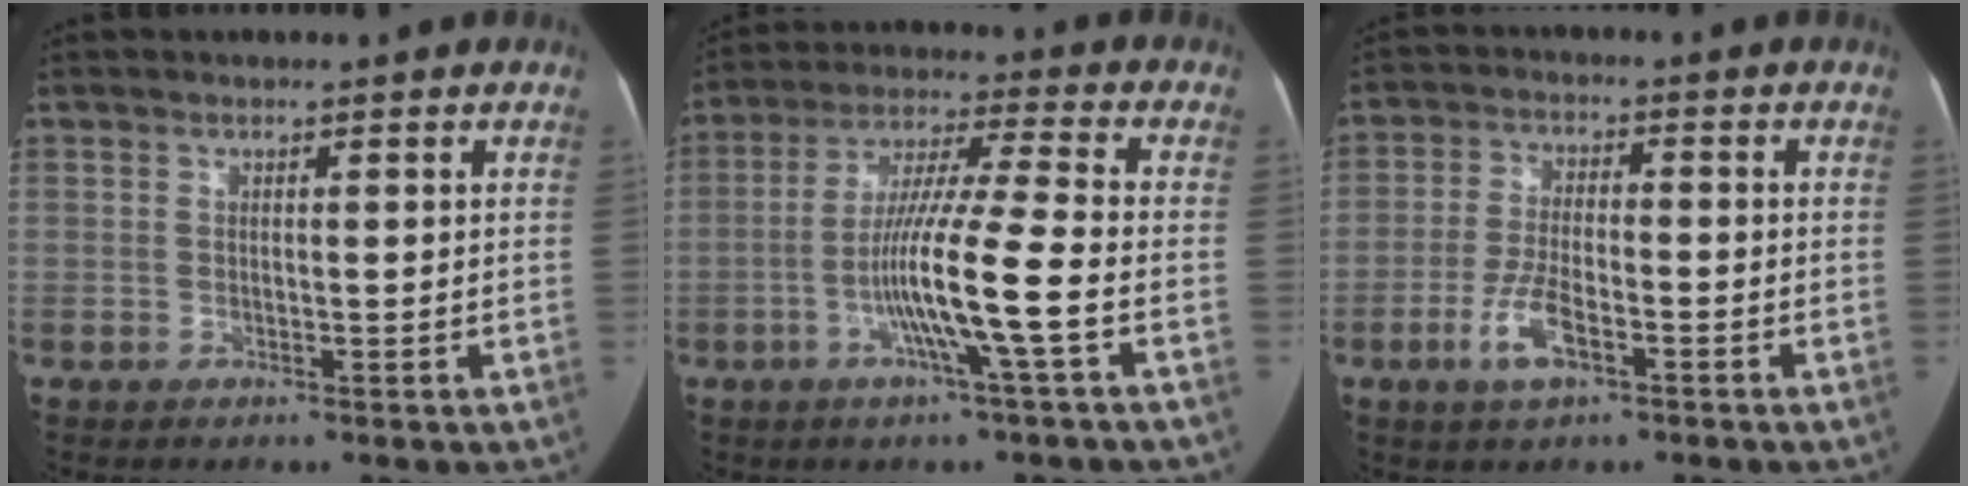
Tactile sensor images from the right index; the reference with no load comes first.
{"total": 12.4, "force": [-3.8, -0.8, 11.7], "torque": [-0.220, -0.001, -0.076]}
{"total": 7.1, "force": [-3.3, 2.8, 5.6], "torque": [-0.121, 0.001, -0.061]}